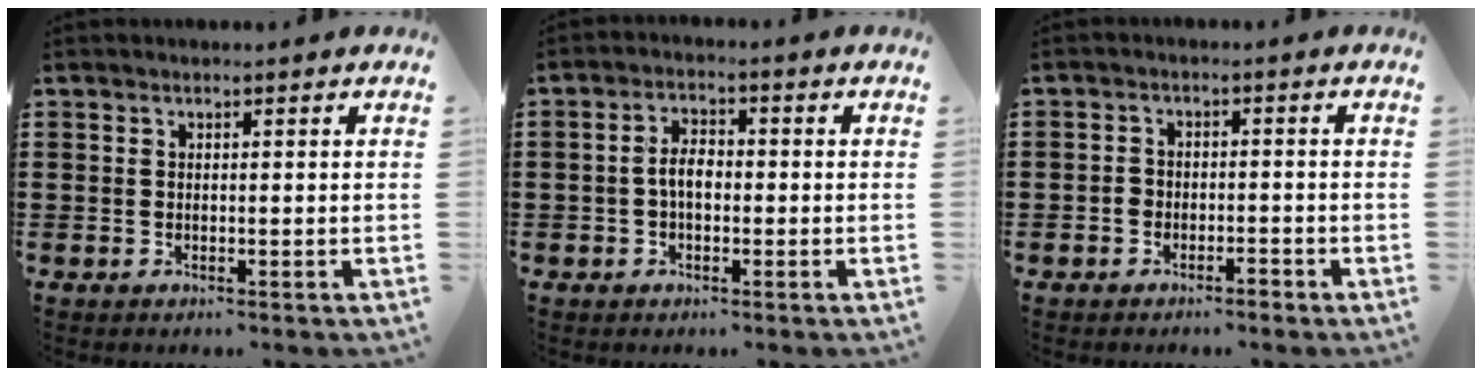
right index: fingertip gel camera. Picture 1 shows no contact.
{"total": 3.3, "force": [-0.3, 1.7, 2.9], "torque": [-0.068, -0.002, -0.011]}
{"total": 1.8, "force": [-1.6, 0.8, 0.5], "torque": [-0.015, 0.002, -0.032]}